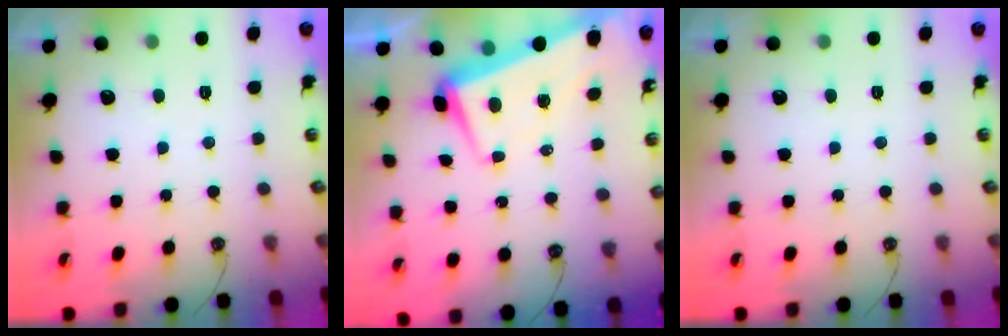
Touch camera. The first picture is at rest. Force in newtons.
{"total": 2.1, "press": 0.4, "slide": 2.1}
{"total": 0.0}